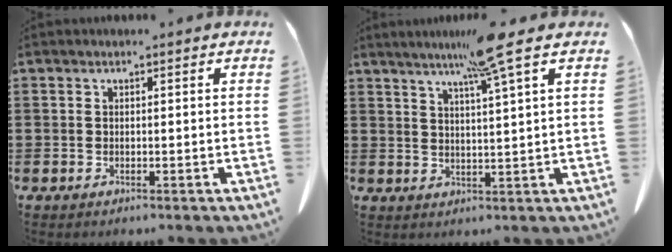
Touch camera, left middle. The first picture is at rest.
{"total": 8.2, "force": [5.4, -0.6, 6.1], "torque": [-0.123, -0.002, 0.091]}